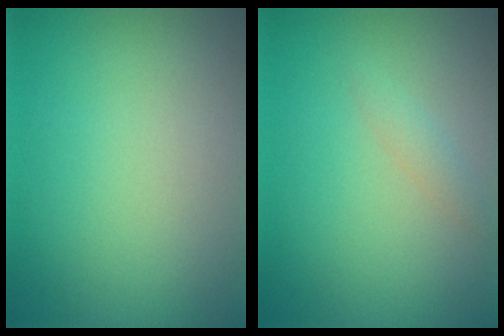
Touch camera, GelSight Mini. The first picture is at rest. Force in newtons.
{"total": 0.9, "press": 0.9, "slide": 0.0}